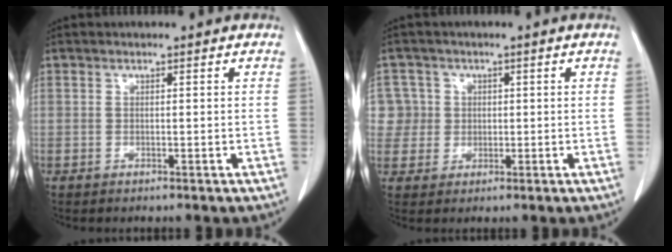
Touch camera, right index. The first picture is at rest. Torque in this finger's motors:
{"motor_torque": [0.03, -0.05, 0.02, 0.01]}